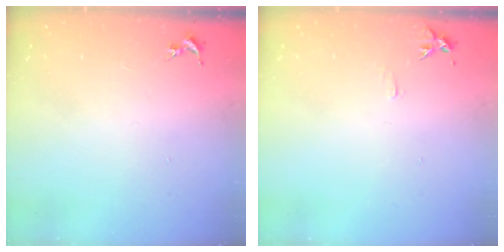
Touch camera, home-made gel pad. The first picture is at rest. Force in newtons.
{"total": 5.5, "press": 5.4, "slide": 0.6}